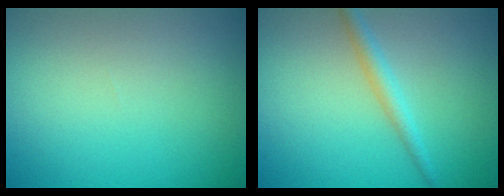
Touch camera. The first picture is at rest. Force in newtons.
{"total": 1.9, "press": 1.9, "slide": 0.0}